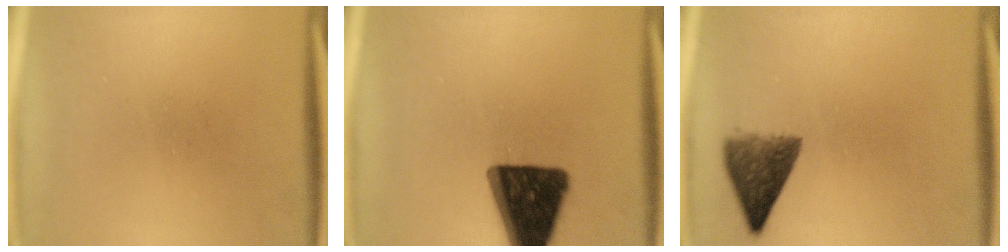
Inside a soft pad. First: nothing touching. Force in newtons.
{"total": 16.6}
{"total": 6.3}